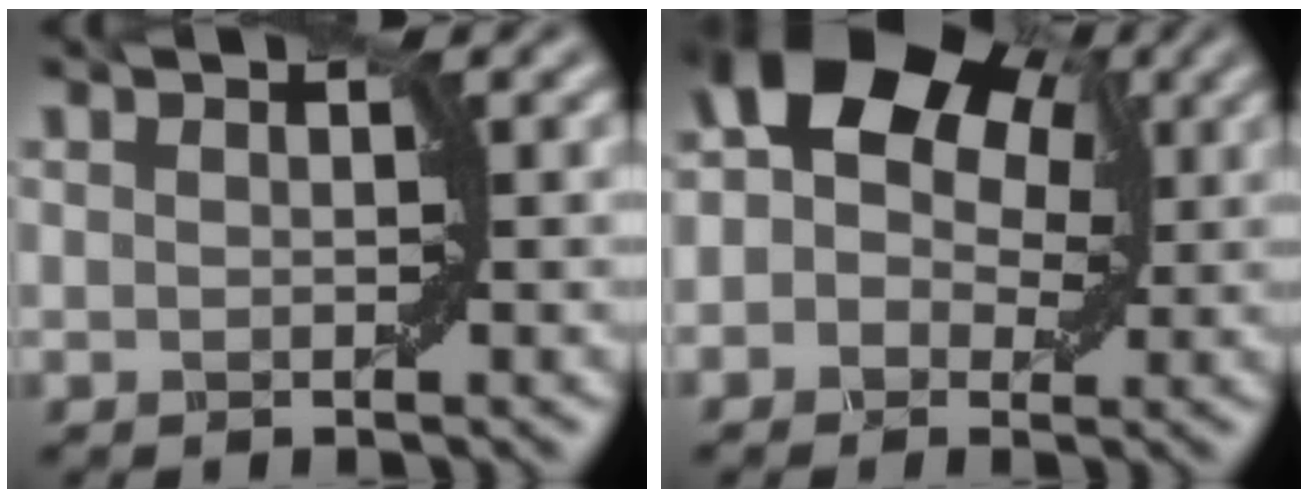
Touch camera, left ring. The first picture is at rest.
{"total": 10.6, "force": [3.3, 7.2, 7.0], "torque": [-0.087, 0.041, 0.025]}